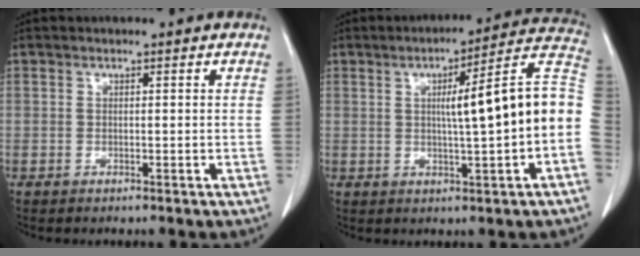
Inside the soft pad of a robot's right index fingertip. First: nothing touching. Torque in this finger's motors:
{"motor_torque": [1.10, -0.50, 0.41, 0.11]}